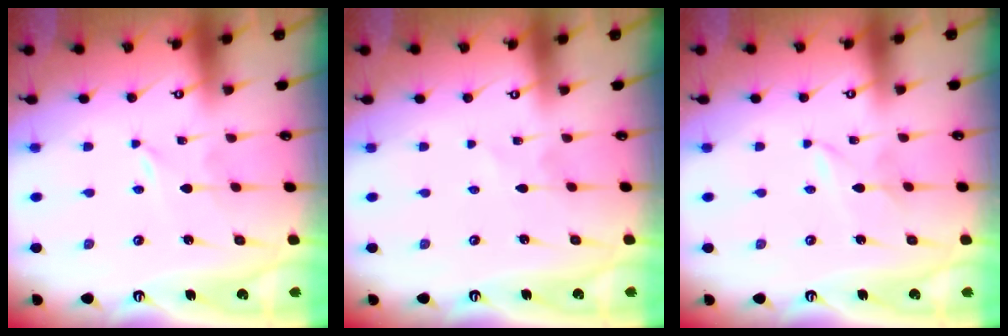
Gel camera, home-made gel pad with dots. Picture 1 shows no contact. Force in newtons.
{"total": 0.6, "press": 0.6, "slide": 0.1}
{"total": 1.0, "press": 1.0, "slide": 0.2}